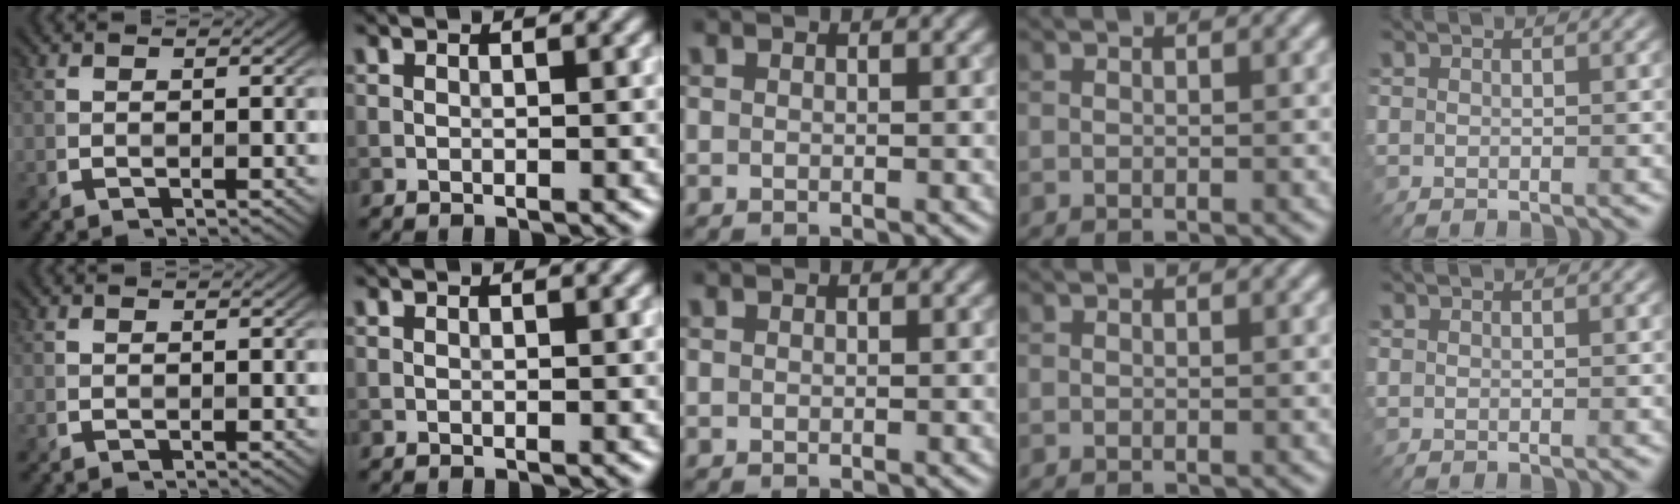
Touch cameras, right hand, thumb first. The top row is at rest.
{}